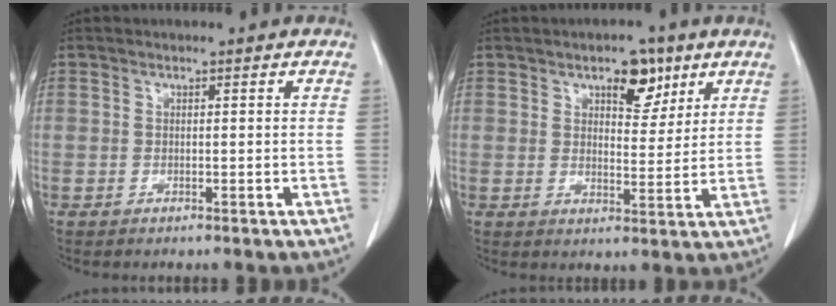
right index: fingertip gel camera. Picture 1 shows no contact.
{"total": 6.3, "force": [3.8, 2.9, 4.1], "torque": [-0.055, 0.002, 0.055]}